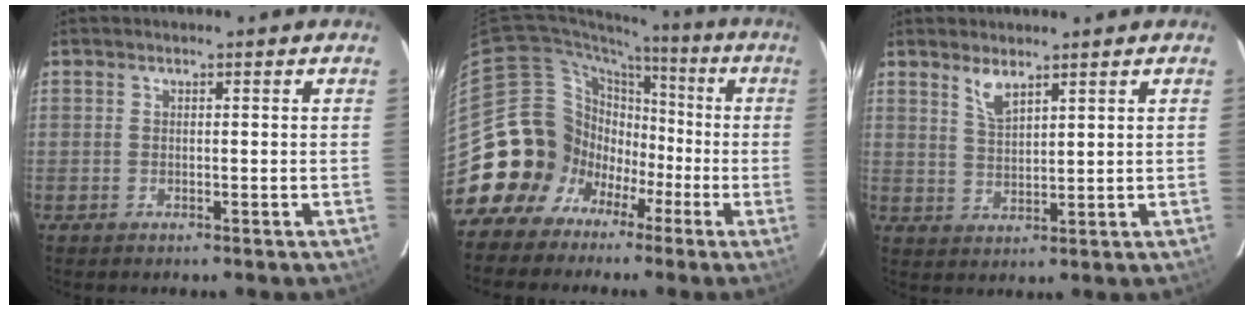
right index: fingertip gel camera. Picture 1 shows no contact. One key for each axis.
{"total": 15.1, "fx": -6.1, "fy": 13.7, "fz": 2.1, "tx": -0.065, "ty": 0.056, "tz": -0.102}
{"total": 3.9, "fx": 2.9, "fy": 1.0, "fz": 2.3, "tx": -0.046, "ty": -0.001, "tz": 0.058}